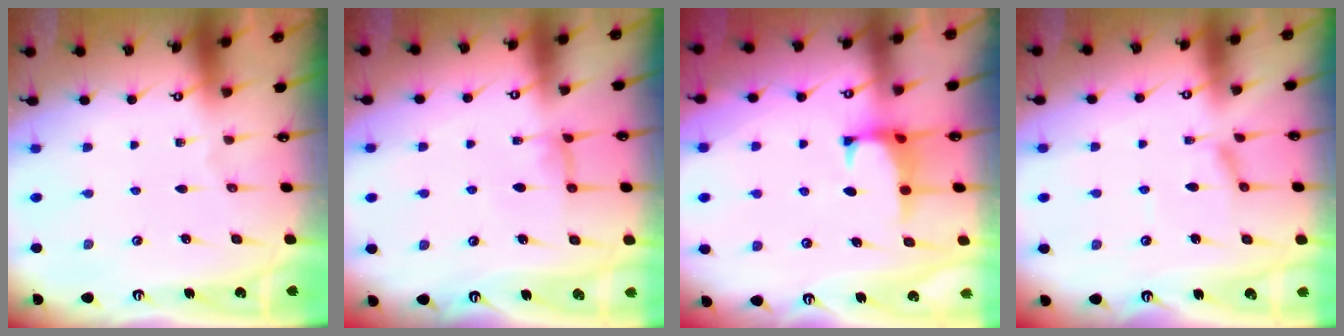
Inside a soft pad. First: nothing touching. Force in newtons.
{"total": 3.4, "press": 3.3, "slide": 0.6}
{"total": 1.3, "press": 1.1, "slide": 0.6}
{"total": 2.0, "press": 2.0, "slide": 0.5}